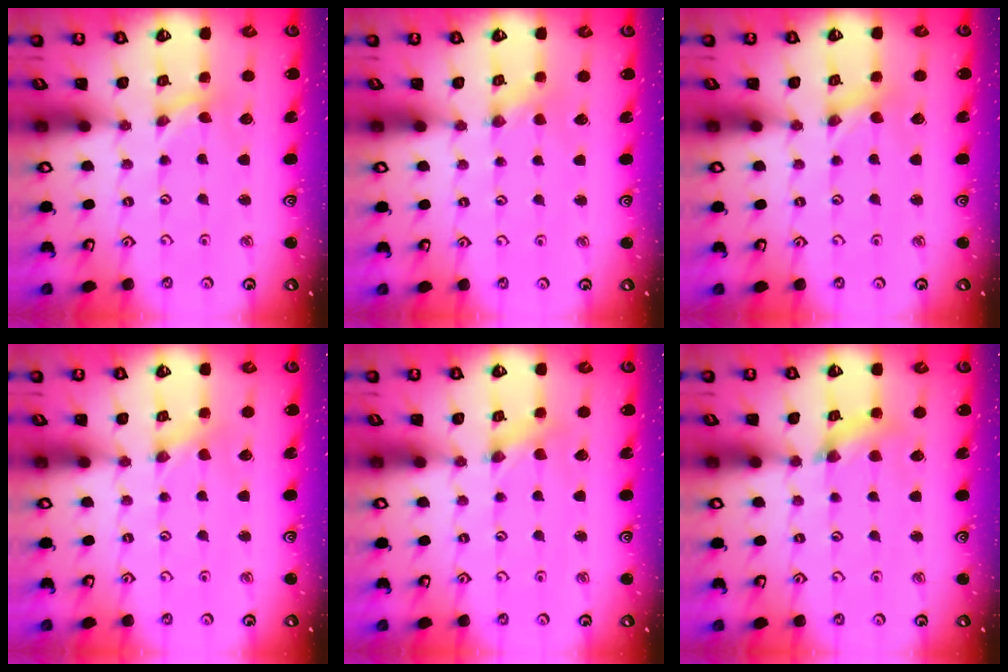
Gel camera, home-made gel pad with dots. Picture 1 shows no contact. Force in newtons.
{"total": 0.0}
{"total": 0.0}
{"total": 0.0}
{"total": 0.0}
{"total": 5.9, "press": 5.8, "slide": 0.7}